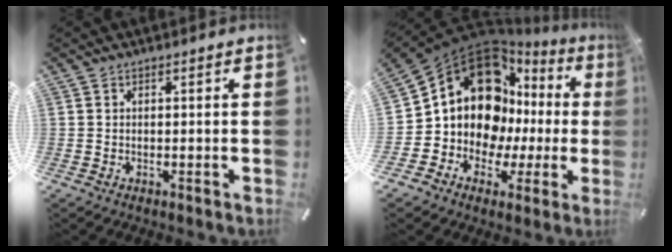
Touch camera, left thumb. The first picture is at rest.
{"total": 16.3, "force": [3.5, 13.3, 8.7], "torque": [-0.147, -0.042, 0.065]}